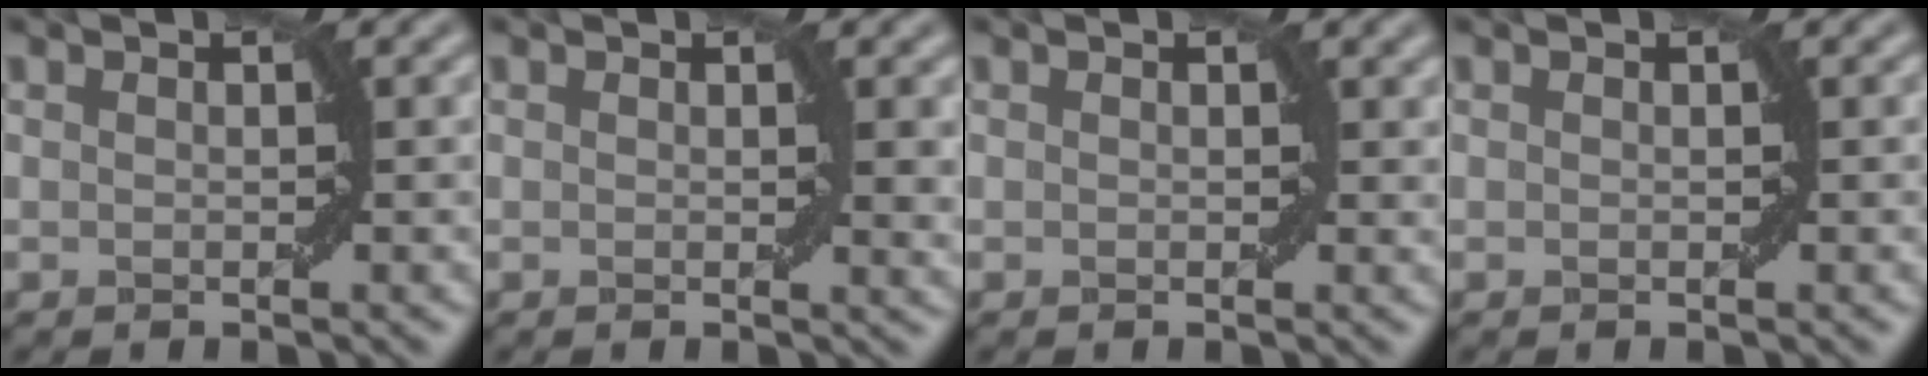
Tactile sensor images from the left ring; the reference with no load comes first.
{"total": 1.5, "force": [0.5, 0.3, 1.4], "torque": [-0.014, -0.004, 0.007]}
{"total": 0.7, "force": [0.3, 0.5, 0.4], "torque": [0.000, -0.004, 0.005]}
{"total": 0.0}